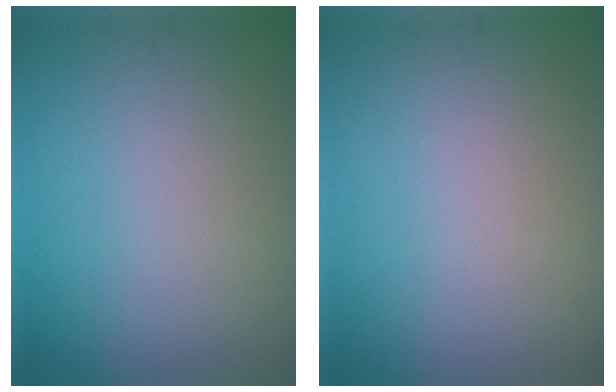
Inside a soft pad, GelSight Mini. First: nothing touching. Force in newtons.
{"total": 0.0}